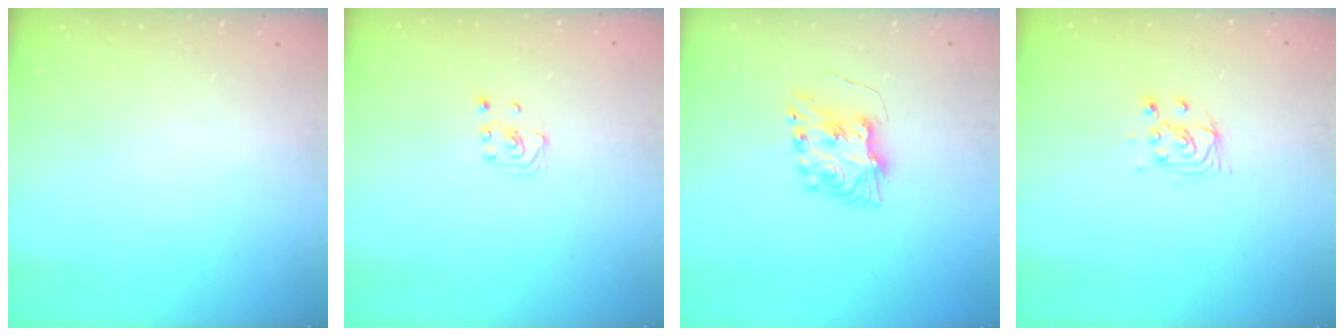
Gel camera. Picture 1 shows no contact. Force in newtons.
{"total": 1.9, "press": 1.7, "slide": 0.8}
{"total": 8.0, "press": 8.0, "slide": 0.2}
{"total": 5.5, "press": 5.5, "slide": 0.5}